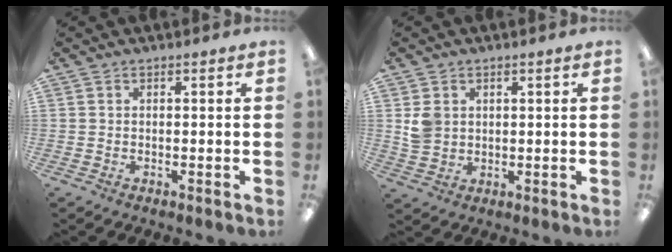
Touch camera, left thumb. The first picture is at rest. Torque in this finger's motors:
{"motor_torque": [0.26, 0.99, 0.79, -0.51, 0.00]}